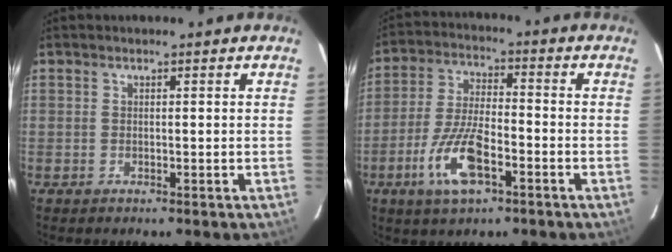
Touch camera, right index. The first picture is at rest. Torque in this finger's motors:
{"motor_torque": [1.35, -0.78, 0.74, 0.13]}